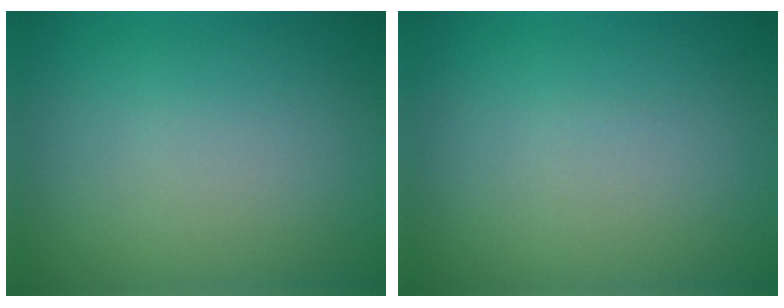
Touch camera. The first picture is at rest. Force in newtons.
{"total": 0.0}